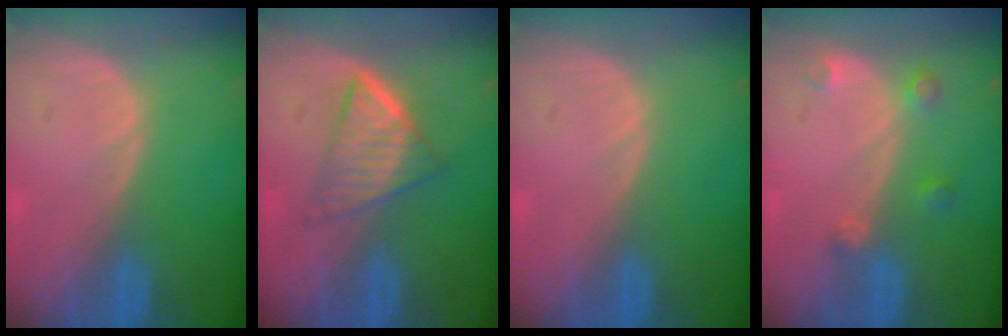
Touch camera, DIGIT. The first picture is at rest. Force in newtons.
{"total": 6.6, "press": 5.5, "slide": 3.6}
{"total": 0.0}
{"total": 2.6, "press": 2.6, "slide": 0.4}